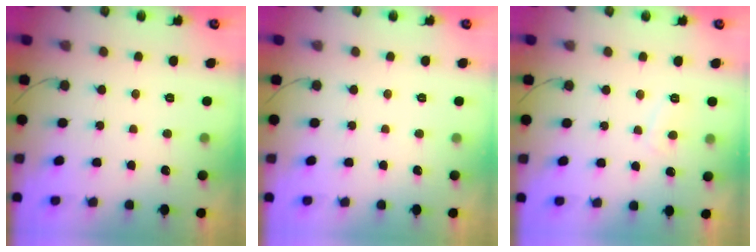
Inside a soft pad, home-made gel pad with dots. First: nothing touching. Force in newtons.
{"total": 0.0}
{"total": 2.9, "press": 2.9, "slide": 0.5}